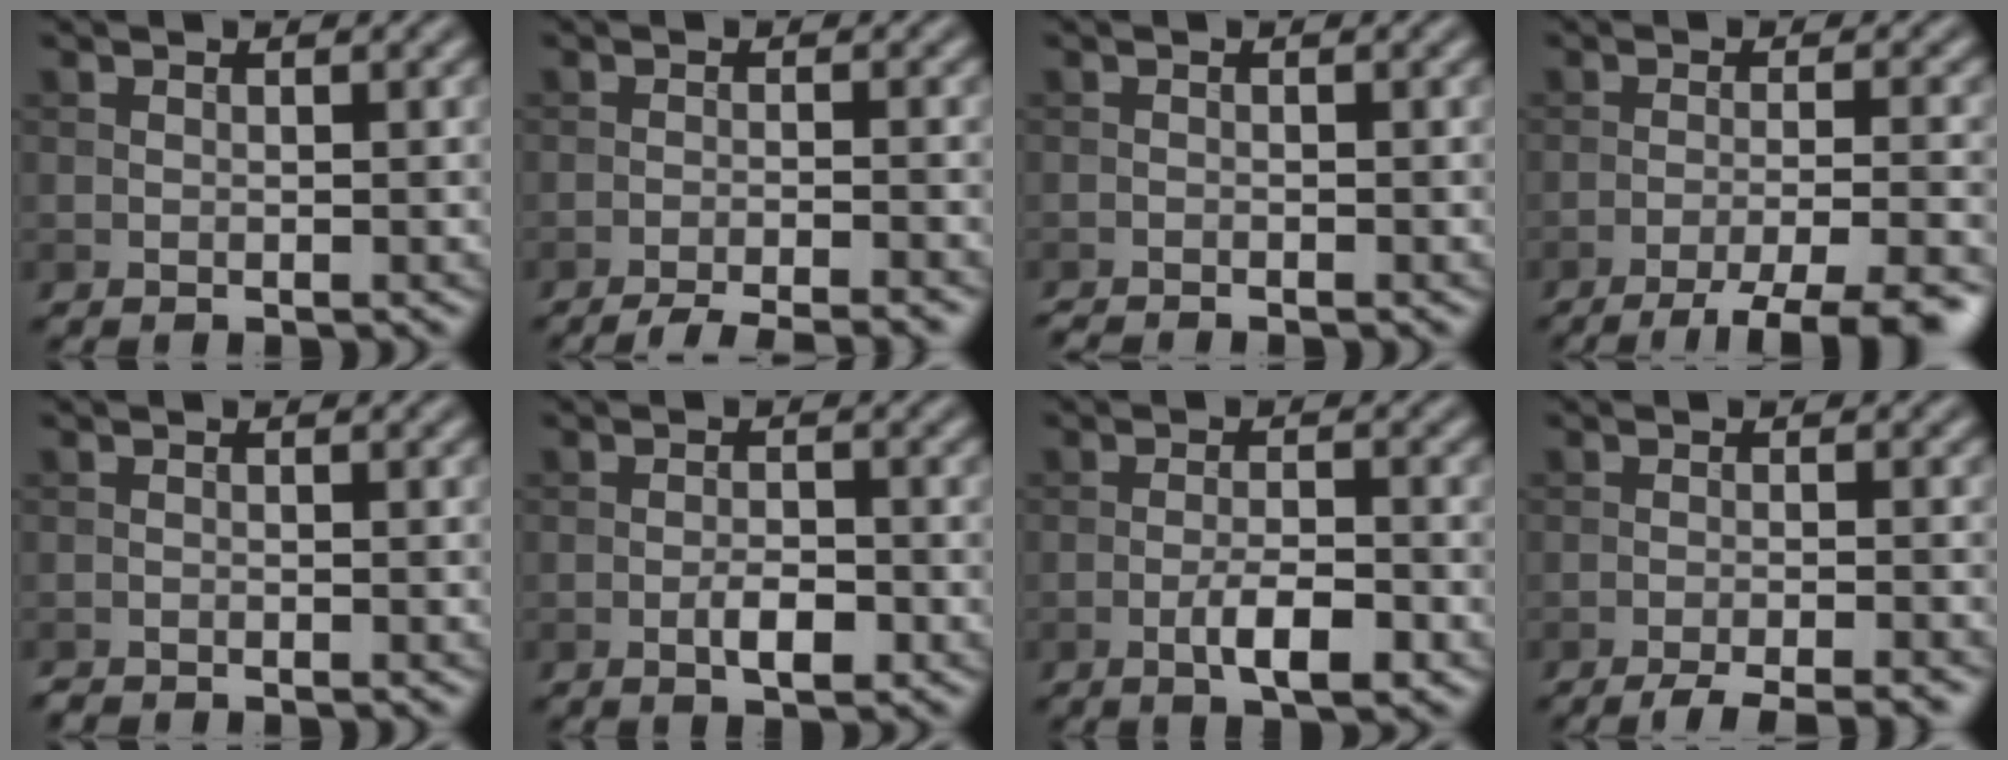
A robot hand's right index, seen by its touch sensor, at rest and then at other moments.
{"total": 5.5, "force": [-4.8, 0.8, 2.5], "torque": [-0.037, -0.010, -0.075]}
{"total": 1.1, "force": [-1.0, 0.0, 0.4], "torque": [-0.009, -0.002, -0.021]}
{"total": 7.8, "force": [-5.7, 1.4, 5.0], "torque": [-0.067, -0.007, -0.079]}
{"total": 0.9, "force": [-0.9, 0.0, 0.1], "torque": [0.000, -0.003, -0.018]}
{"total": 2.5, "force": [-1.1, 0.9, 2.1], "torque": [-0.033, 0.001, -0.020]}
{"total": 4.0, "force": [-1.8, 1.1, 3.4], "torque": [-0.062, 0.001, -0.032]}
{"total": 5.1, "force": [-4.1, 0.9, 2.9], "torque": [-0.039, -0.010, -0.066]}